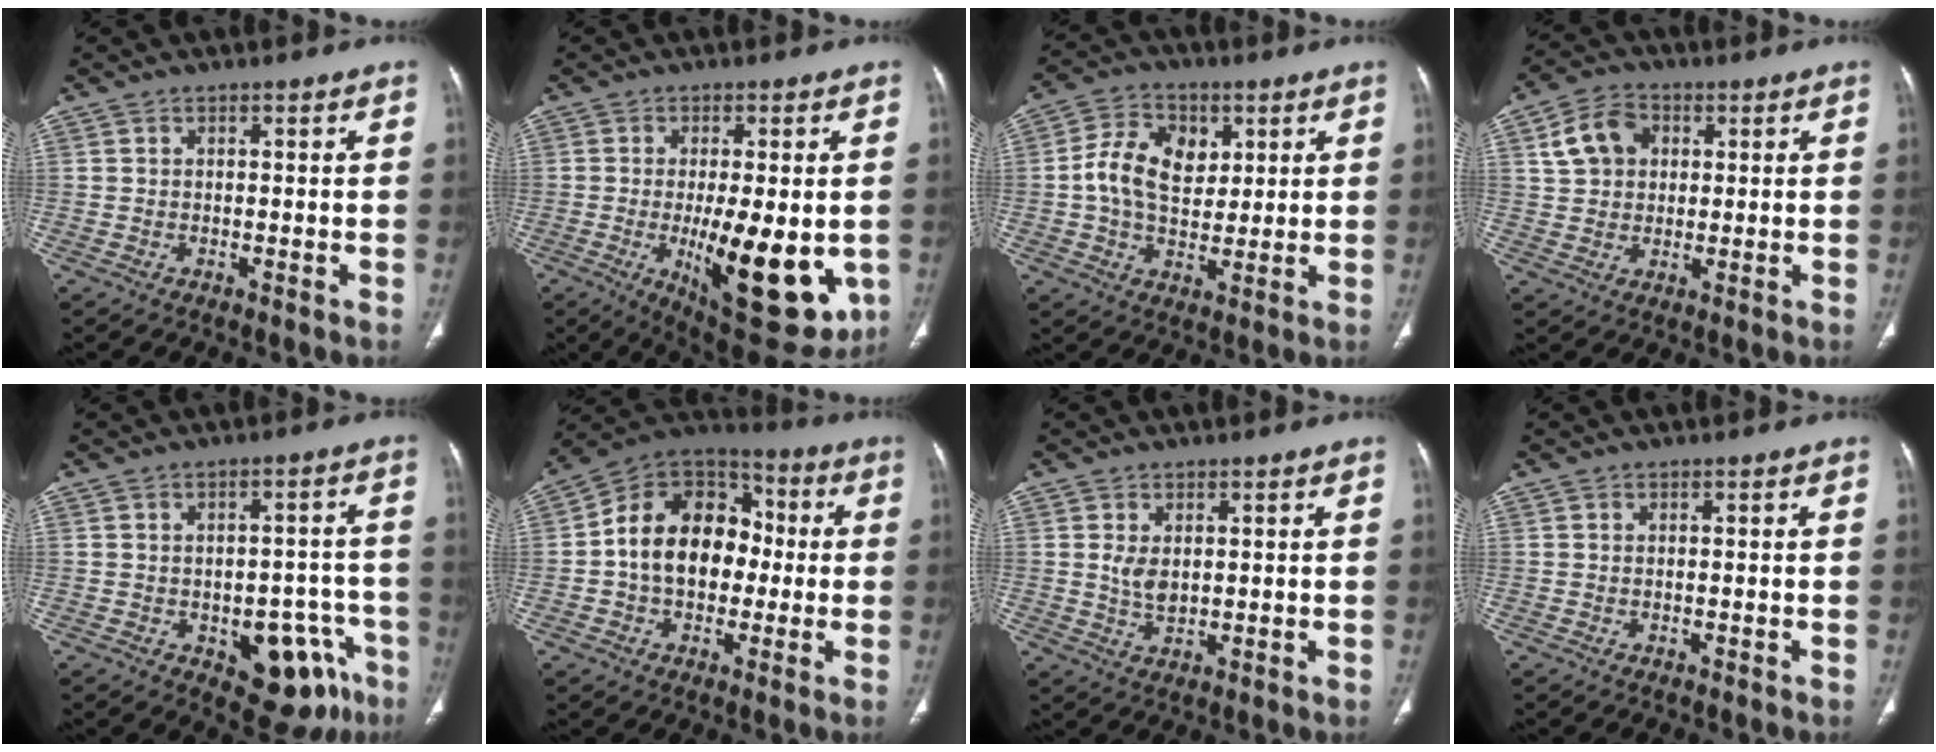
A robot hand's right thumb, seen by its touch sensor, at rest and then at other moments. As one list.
[{"total": 19.3, "force": [-3.8, 7.3, 17.4], "torque": [-0.222, -0.029, -0.030]}, {"total": 11.2, "force": [2.1, 8.0, 7.6], "torque": [-0.109, 0.000, 0.034]}, {"total": 8.3, "force": [2.4, 6.5, 4.6], "torque": [-0.068, 0.007, 0.041]}, {"total": 12.9, "force": [-5.9, 7.2, 9.0], "torque": [-0.067, 0.038, -0.065]}, {"total": 17.2, "force": [-0.2, 12.6, 11.7], "torque": [-0.153, 0.041, -0.015]}, {"total": 3.7, "force": [0.8, 2.2, 2.9], "torque": [-0.052, -0.011, 0.022]}, {"total": 0.0}]